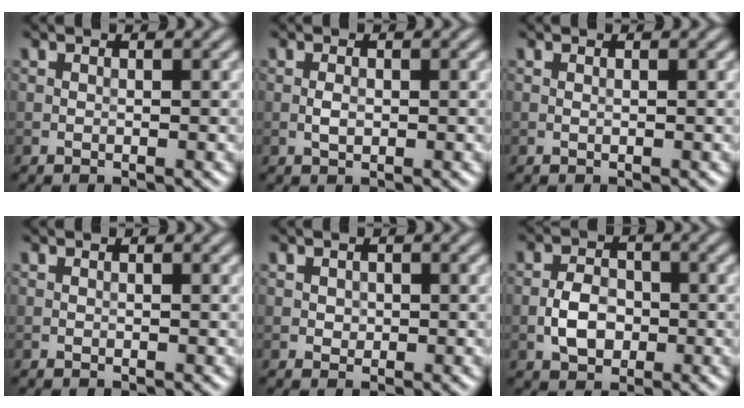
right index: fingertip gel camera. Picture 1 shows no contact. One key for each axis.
{"total": 1.1, "fx": -0.1, "fy": 0.6, "fz": 0.9, "tx": -0.019, "ty": 0.001, "tz": -0.004}
{"total": 0.0}
{"total": 0.0}
{"total": 0.7, "fx": 0.2, "fy": 0.6, "fz": 0.2, "tx": -0.002, "ty": -0.003, "tz": 0.004}
{"total": 3.5, "fx": -0.9, "fy": 2.4, "fz": 2.4, "tx": -0.038, "ty": 0.004, "tz": -0.020}